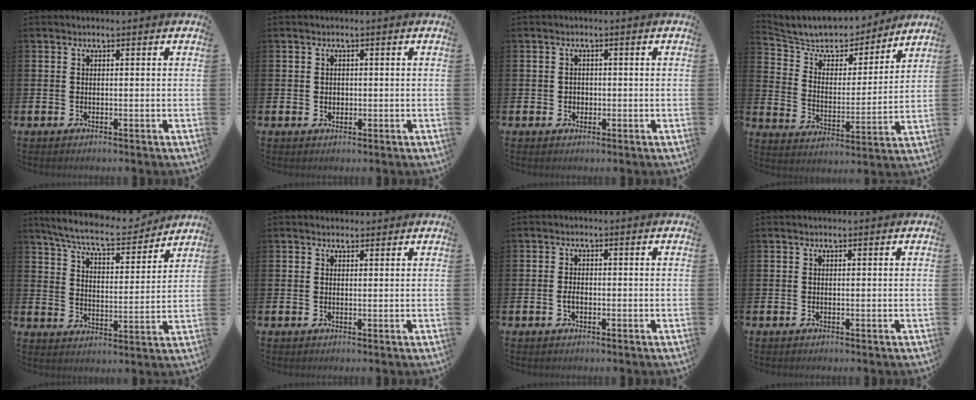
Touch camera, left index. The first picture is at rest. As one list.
[{"total": 1.0, "force": [0.3, 0.9, 0.3], "torque": [0.006, 0.002, 0.001]}, {"total": 1.2, "force": [0.1, 1.2, 0.3], "torque": [0.005, 0.003, -0.004]}, {"total": 7.5, "force": [7.1, 2.3, 1.2], "torque": [-0.066, -0.054, 0.122]}, {"total": 8.4, "force": [7.8, 1.2, 2.9], "torque": [-0.081, -0.047, 0.135]}, {"total": 1.3, "force": [1.1, 0.6, 0.0], "torque": [0.005, 0.003, 0.020]}, {"total": 1.5, "force": [-0.4, 1.0, 1.1], "torque": [-0.016, 0.002, -0.010]}, {"total": 0.0}]